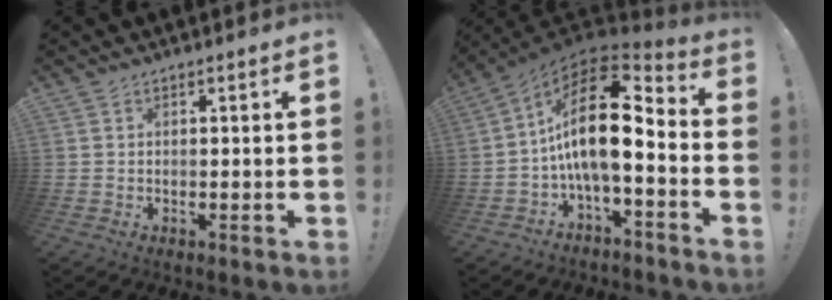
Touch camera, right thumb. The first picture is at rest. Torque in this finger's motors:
{"motor_torque": [1.97, 3.04, 1.91, -0.86, 0.55]}